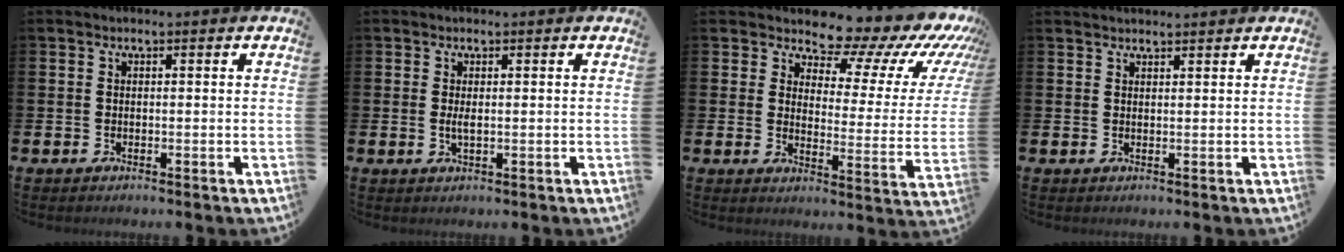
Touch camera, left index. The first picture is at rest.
{"total": 1.1, "force": [0.2, 0.3, 1.1], "torque": [-0.021, 0.001, 0.002]}
{"total": 8.1, "force": [7.1, 3.1, 2.2], "torque": [-0.039, -0.076, 0.109]}
{"total": 1.5, "force": [1.5, 0.2, 0.1], "torque": [0.006, -0.007, 0.026]}